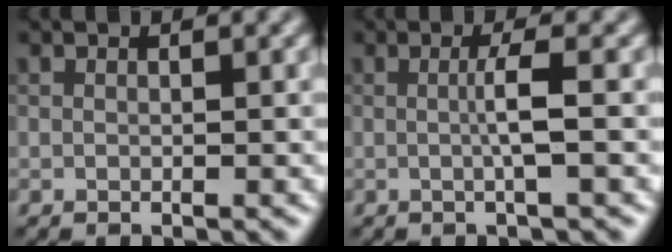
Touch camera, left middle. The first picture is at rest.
{"total": 1.9, "force": [-0.3, 0.1, 1.9], "torque": [-0.037, 0.001, -0.007]}